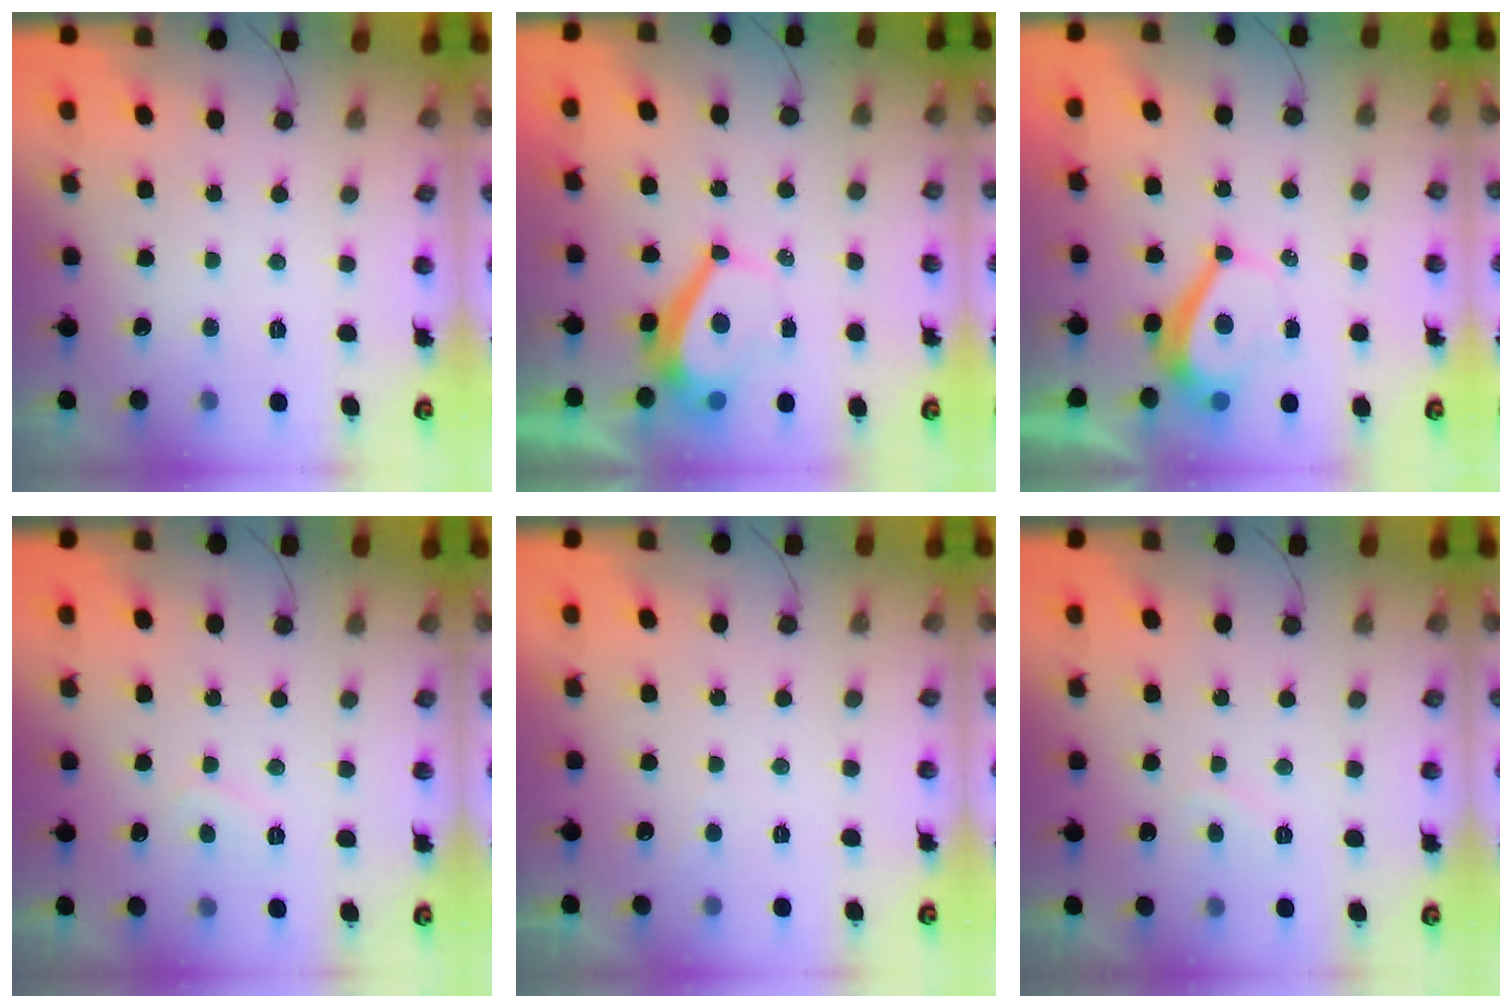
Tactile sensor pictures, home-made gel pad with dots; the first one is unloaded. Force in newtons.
{"total": 4.0, "press": 3.9, "slide": 0.3}
{"total": 3.9, "press": 3.9, "slide": 0.5}
{"total": 2.0, "press": 1.9, "slide": 0.7}
{"total": 0.5, "press": 0.1, "slide": 0.5}
{"total": 1.8, "press": 1.6, "slide": 0.6}